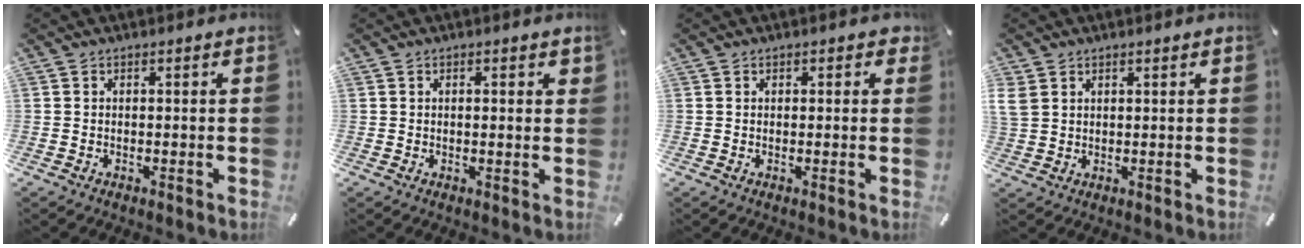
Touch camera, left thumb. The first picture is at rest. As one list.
[{"total": 1.3, "force": [0.4, 0.5, 1.1], "torque": [-0.015, -0.001, 0.005]}, {"total": 1.1, "force": [0.5, 0.8, 0.6], "torque": [0.004, -0.001, 0.004]}, {"total": 3.3, "force": [2.0, 2.3, 1.1], "torque": [-0.034, -0.001, 0.038]}]